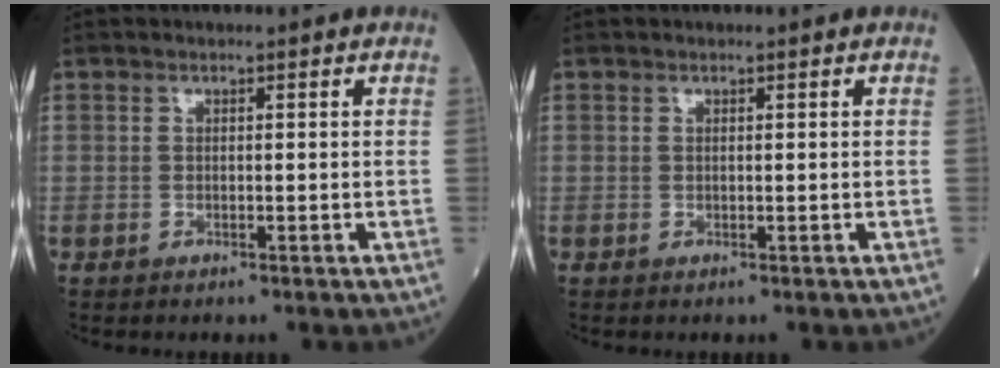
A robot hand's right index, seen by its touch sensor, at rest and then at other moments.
{"total": 0.0}